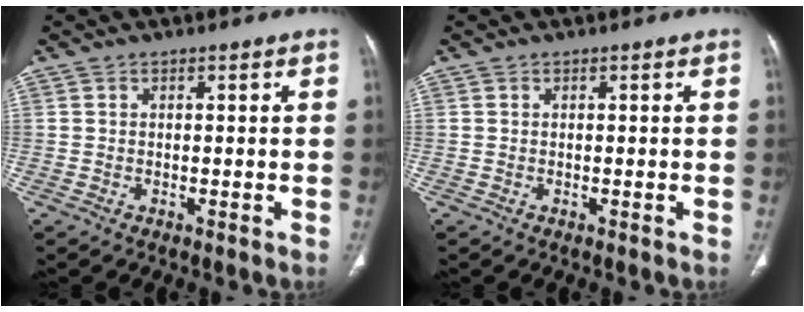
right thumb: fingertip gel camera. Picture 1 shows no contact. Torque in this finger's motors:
{"motor_torque": [0.05, 0.05, 0.05, -0.05, 0.00]}